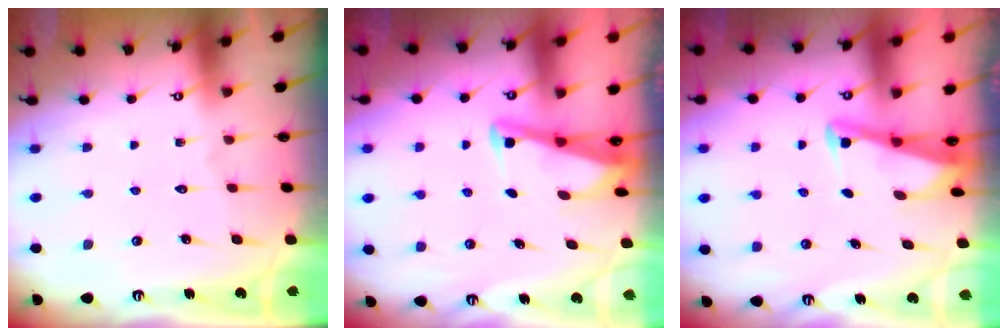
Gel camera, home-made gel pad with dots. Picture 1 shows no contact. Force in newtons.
{"total": 2.7, "press": 2.6, "slide": 0.3}
{"total": 2.8, "press": 2.8, "slide": 0.3}